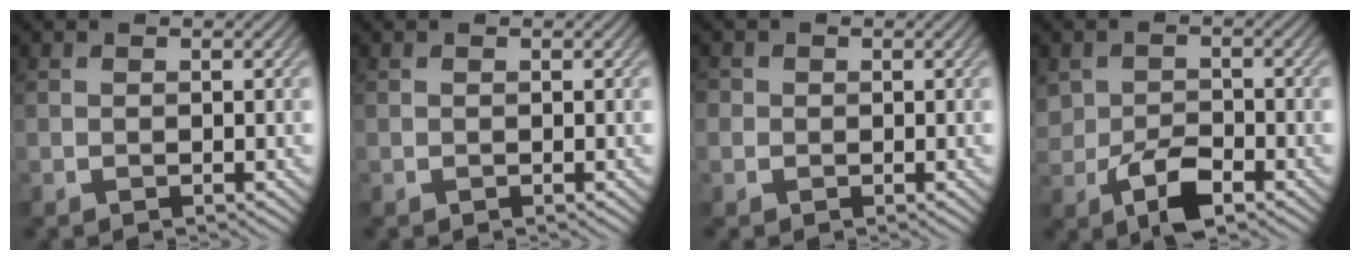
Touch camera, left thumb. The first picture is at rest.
{"total": 0.0}
{"total": 1.4, "force": [0.2, 1.4, 0.3], "torque": [-0.005, 0.002, -0.004]}
{"total": 5.2, "force": [-2.3, 3.1, 3.5], "torque": [-0.072, -0.011, -0.044]}